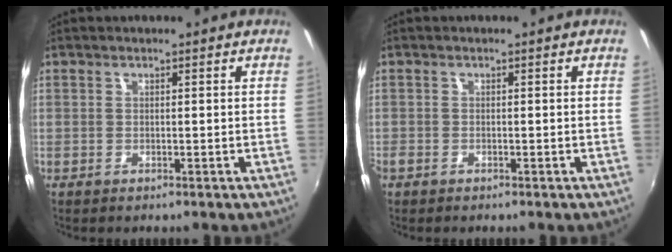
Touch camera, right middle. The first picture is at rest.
{"total": 1.2, "force": [-0.9, 0.6, 0.3], "torque": [-0.009, -0.003, -0.021]}